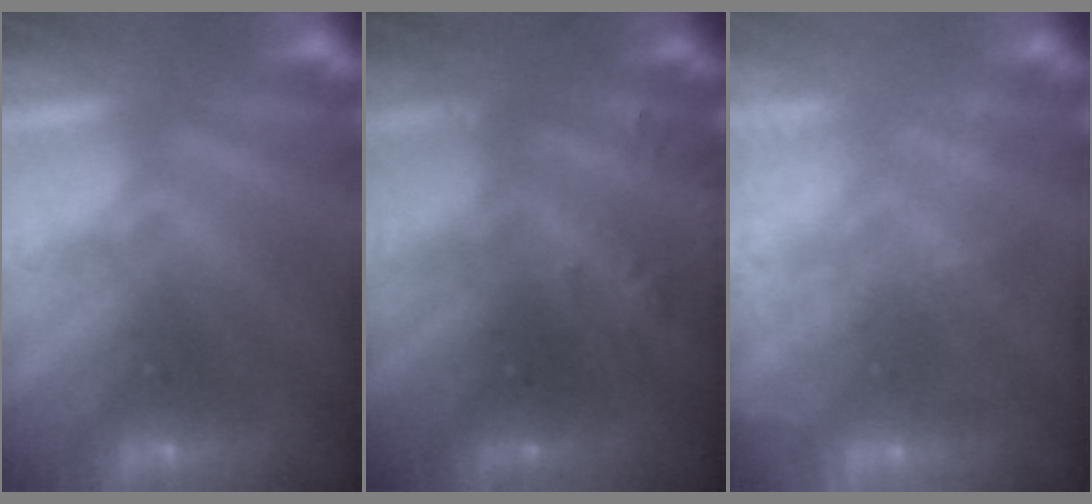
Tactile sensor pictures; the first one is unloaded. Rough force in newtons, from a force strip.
{"total": 2.9}
{"total": 5.9}